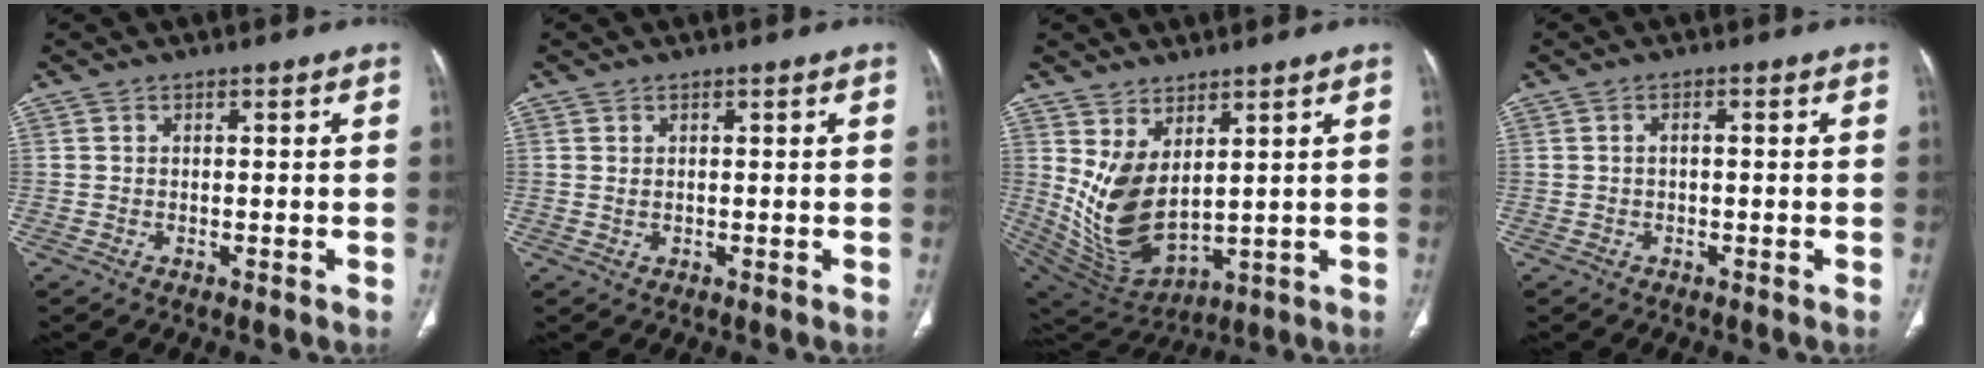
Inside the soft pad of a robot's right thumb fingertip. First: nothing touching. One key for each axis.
{"total": 0.9, "fx": 0.3, "fy": 0.5, "fz": 0.6, "tx": -0.012, "ty": -0.001, "tz": 0.010}
{"total": 12.3, "fx": 3.5, "fy": 6.4, "fz": 9.9, "tx": -0.181, "ty": -0.037, "tz": 0.098}
{"total": 1.0, "fx": -0.1, "fy": 0.5, "fz": 0.9, "tx": -0.017, "ty": 0.005, "tz": -0.002}